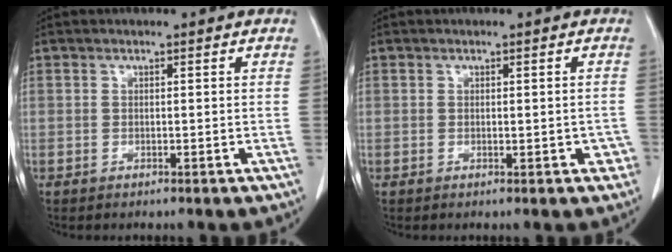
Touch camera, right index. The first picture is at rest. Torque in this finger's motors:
{"motor_torque": [0.03, 0.10, -0.01, 0.00]}